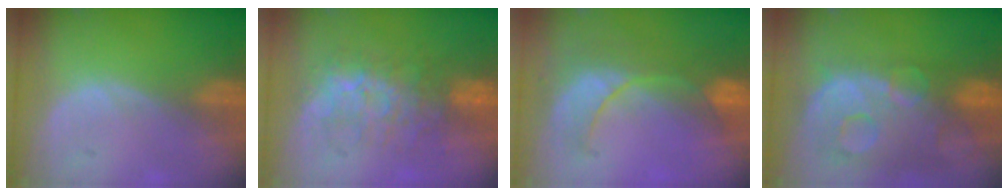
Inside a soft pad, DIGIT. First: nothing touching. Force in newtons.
{"total": 8.0, "press": 7.8, "slide": 2.1}
{"total": 8.1, "press": 7.9, "slide": 1.6}
{"total": 13.7, "press": 11.1, "slide": 8.0}